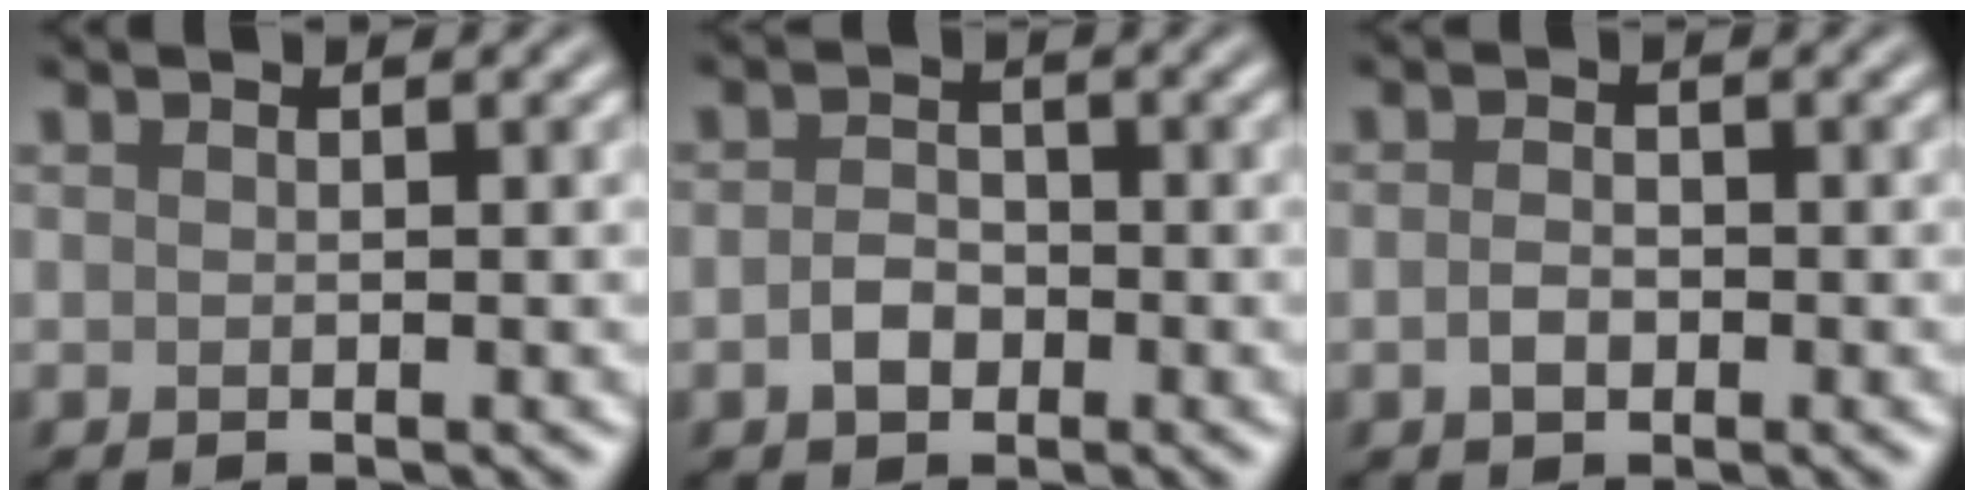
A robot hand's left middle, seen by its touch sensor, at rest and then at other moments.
{"total": 1.9, "force": [-0.8, 1.5, 1.0], "torque": [-0.022, 0.005, -0.020]}
{"total": 1.3, "force": [-0.5, 0.9, 0.8], "torque": [-0.018, 0.004, -0.013]}